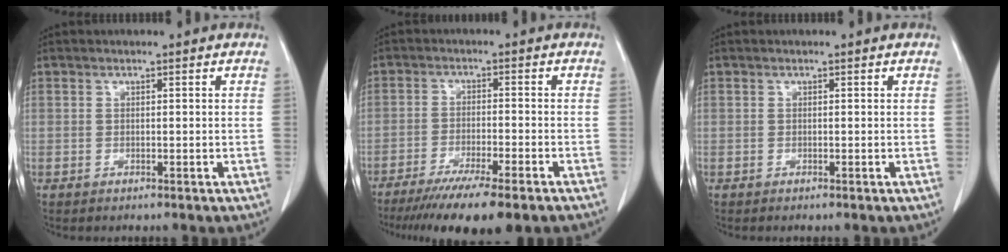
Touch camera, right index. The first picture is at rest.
{"total": 13.3, "force": [-10.3, 1.1, 8.3], "torque": [-0.120, -0.031, -0.158]}
{"total": 0.0}